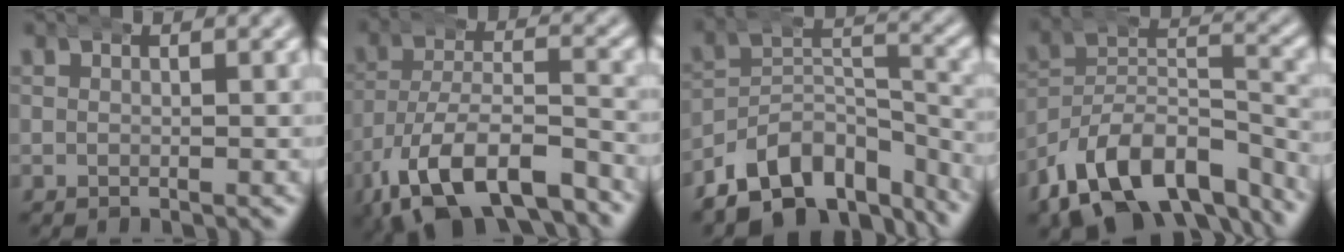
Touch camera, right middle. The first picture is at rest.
{"total": 11.0, "force": [-7.3, 5.2, 6.4], "torque": [-0.125, -0.033, -0.101]}
{"total": 12.6, "force": [-8.5, 7.1, 6.0], "torque": [-0.080, -0.030, -0.129]}
{"total": 14.7, "force": [-9.5, 8.5, 7.4], "torque": [-0.127, -0.043, -0.142]}